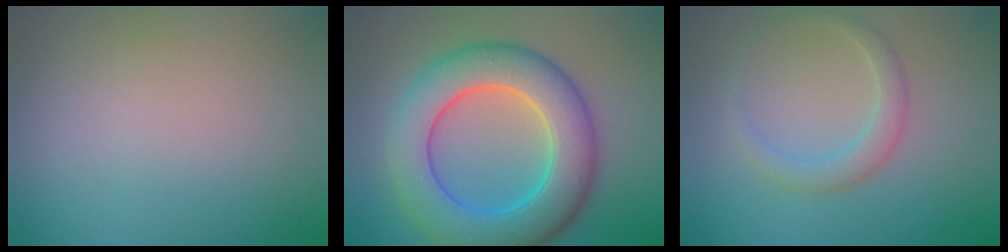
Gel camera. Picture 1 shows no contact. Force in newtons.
{"total": 9.4, "press": 9.4, "slide": 0.4}
{"total": 2.1, "press": 2.1, "slide": 0.1}